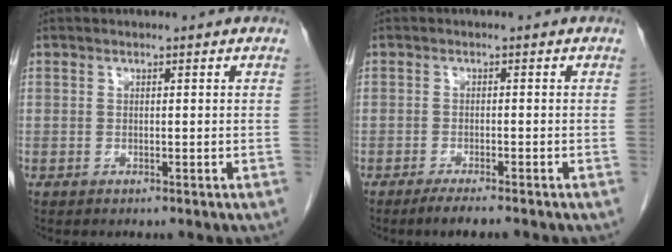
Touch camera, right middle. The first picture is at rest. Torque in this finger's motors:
{"motor_torque": [0.06, 0.00, 0.02, 0.01]}